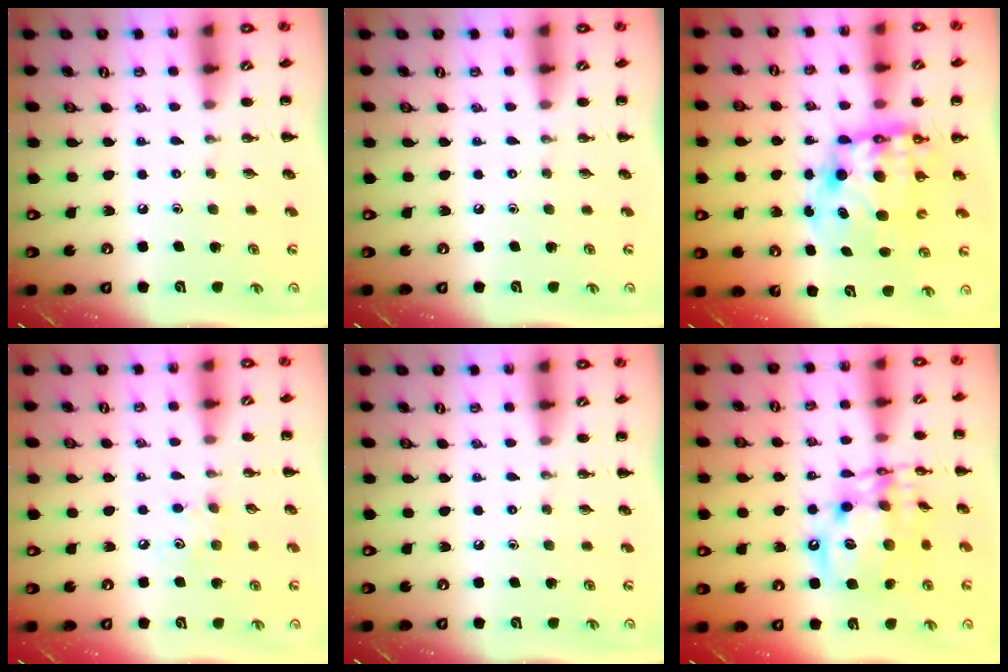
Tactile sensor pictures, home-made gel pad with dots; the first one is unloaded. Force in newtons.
{"total": 0.0}
{"total": 12.1, "press": 11.7, "slide": 3.1}
{"total": 5.2, "press": 5.1, "slide": 1.3}
{"total": 0.0}
{"total": 15.4, "press": 15.1, "slide": 3.1}